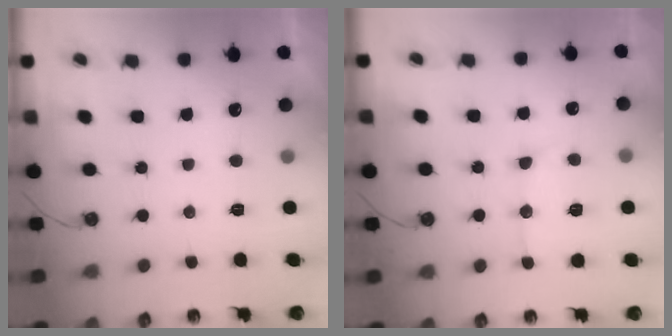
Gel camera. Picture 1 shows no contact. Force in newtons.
{"total": 11.8, "press": 11.7, "slide": 1.1}